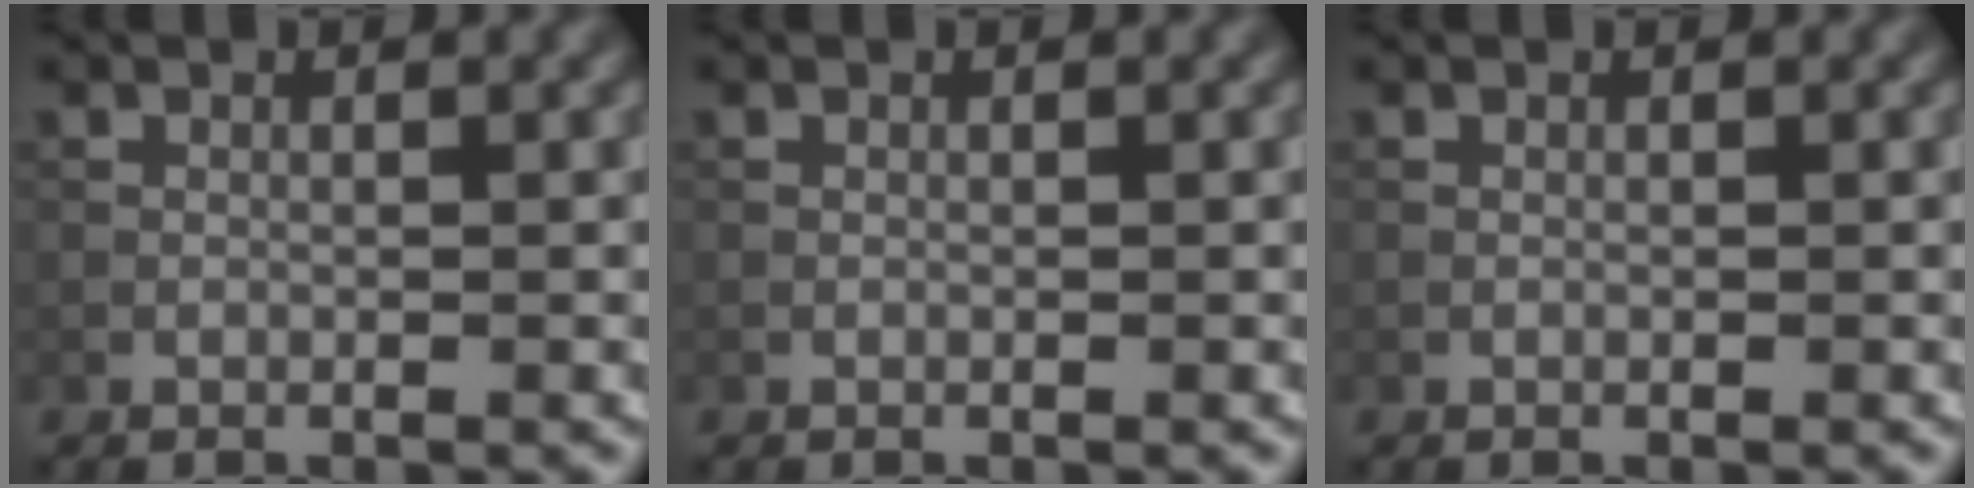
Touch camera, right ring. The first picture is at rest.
{"total": 0.0}
{"total": 0.0}